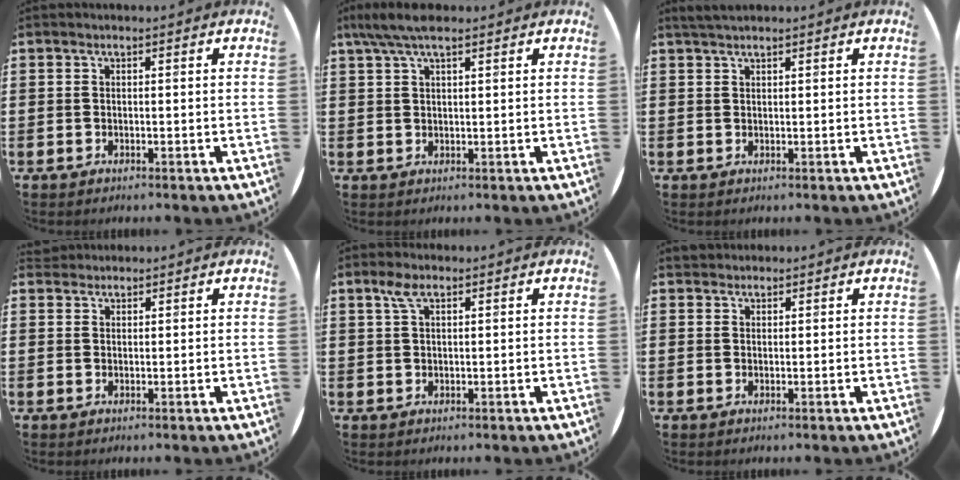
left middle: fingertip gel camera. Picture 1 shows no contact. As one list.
[{"total": 4.2, "force": [3.0, 1.1, 2.8], "torque": [-0.059, 0.006, 0.053]}, {"total": 1.5, "force": [1.4, 0.2, 0.6], "torque": [-0.012, 0.004, 0.025]}, {"total": 1.3, "force": [1.2, 0.4, -0.1], "torque": [0.001, 0.005, 0.023]}, {"total": 2.6, "force": [1.5, 1.0, 1.9], "torque": [-0.042, 0.008, 0.025]}, {"total": 1.1, "force": [1.0, 0.3, -0.2], "torque": [0.002, 0.003, 0.020]}]